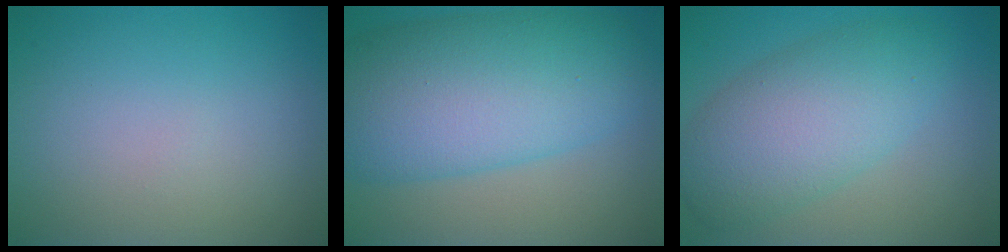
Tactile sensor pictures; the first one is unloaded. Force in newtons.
{"total": 11.5, "press": 11.5, "slide": 0.2}
{"total": 6.9, "press": 6.9, "slide": 0.1}